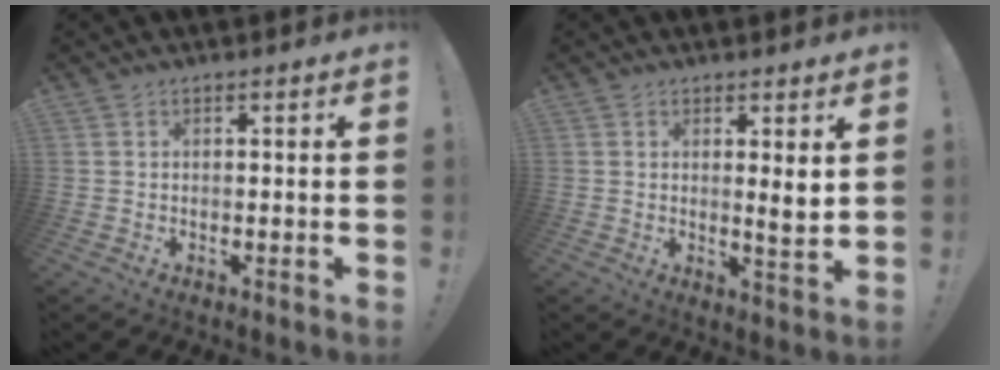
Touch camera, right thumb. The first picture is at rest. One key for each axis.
{"total": 3.8, "fx": 1.6, "fy": 0.0, "fz": 3.5, "tx": -0.039, "ty": -0.025, "tz": 0.020}